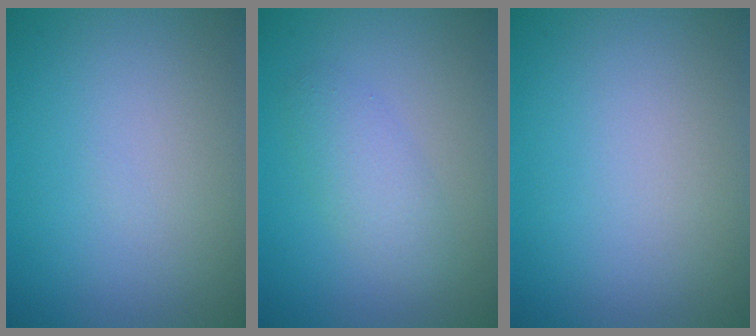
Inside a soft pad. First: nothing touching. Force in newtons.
{"total": 2.5, "press": 2.5, "slide": 0.1}
{"total": 0.0}